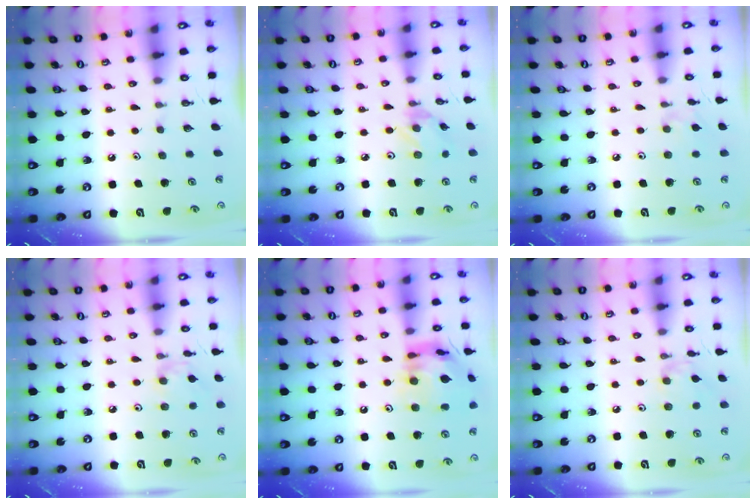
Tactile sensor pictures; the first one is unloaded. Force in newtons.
{"total": 1.3, "press": 1.3, "slide": 0.1}
{"total": 1.9, "press": 1.9, "slide": 0.4}
{"total": 2.7, "press": 2.7, "slide": 0.6}
{"total": 16.9, "press": 16.8, "slide": 1.7}
{"total": 2.8, "press": 2.7, "slide": 0.6}